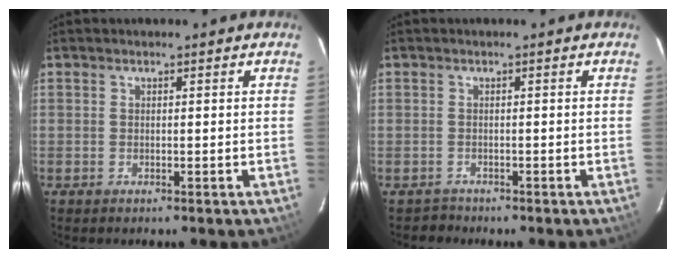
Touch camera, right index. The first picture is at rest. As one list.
[{"total": 1.8, "force": [-1.2, 1.1, -0.6], "torque": [0.007, 0.008, -0.019]}]